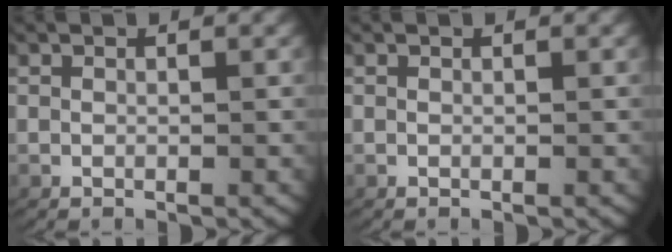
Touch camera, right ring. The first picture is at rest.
{"total": 0.0}